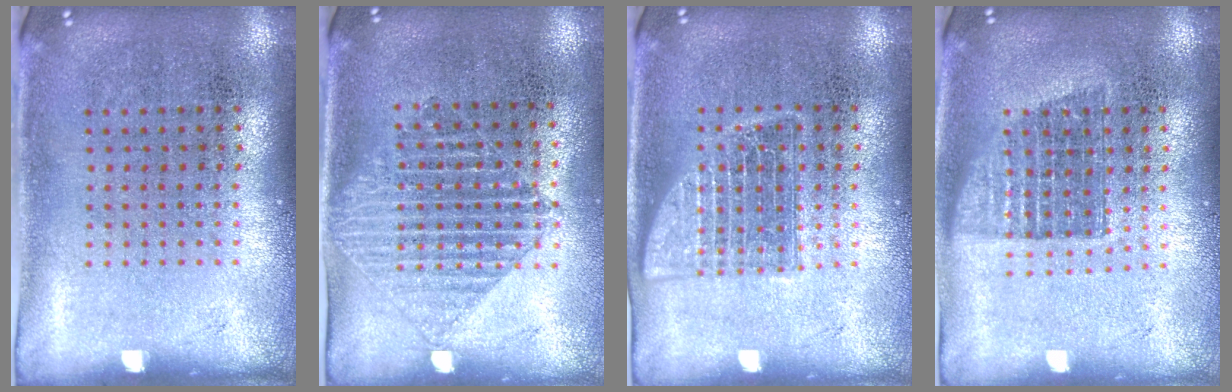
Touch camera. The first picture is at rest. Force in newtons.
{"total": 1.3, "press": 1.1, "slide": 0.6}
{"total": 1.5, "press": 1.5, "slide": 0.2}
{"total": 1.3, "press": 1.1, "slide": 0.6}